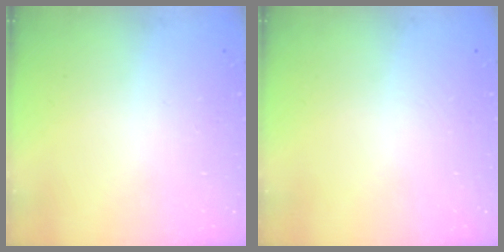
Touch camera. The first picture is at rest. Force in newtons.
{"total": 0.0}